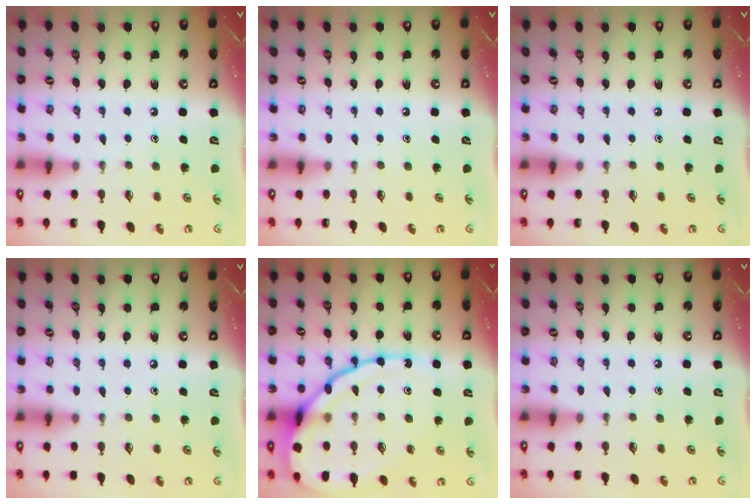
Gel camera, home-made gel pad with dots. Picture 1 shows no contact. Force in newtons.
{"total": 0.0}
{"total": 0.0}
{"total": 2.5, "press": 2.5, "slide": 0.4}
{"total": 20.5, "press": 20.4, "slide": 1.9}
{"total": 0.0}